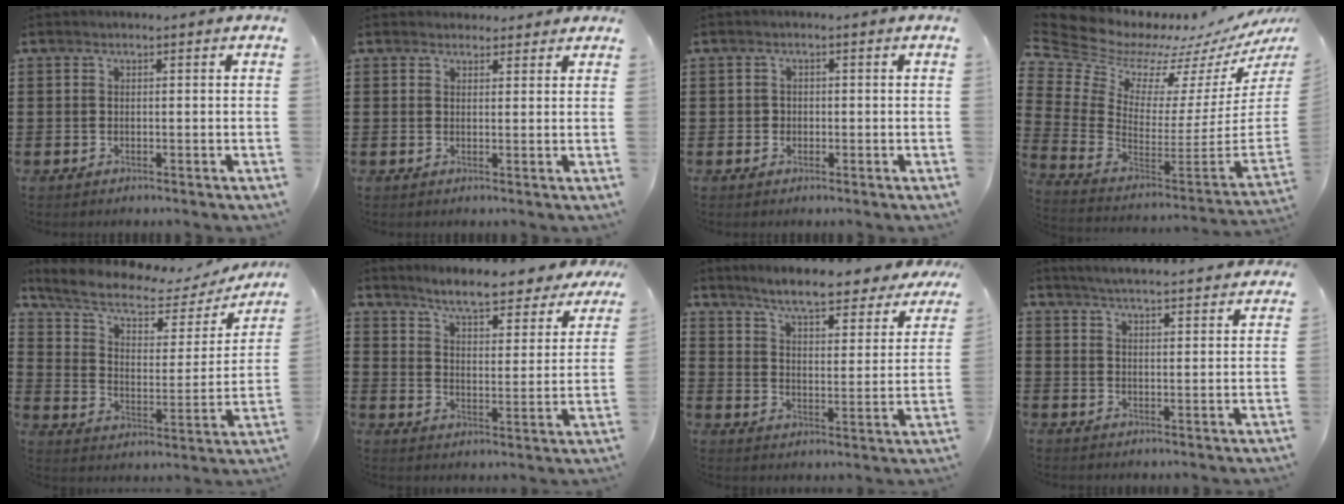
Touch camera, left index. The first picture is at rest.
{"total": 2.2, "force": [2.0, 0.9, 0.2], "torque": [0.000, -0.001, 0.036]}
{"total": 1.1, "force": [-0.2, 1.1, 0.2], "torque": [-0.009, 0.004, -0.006]}
{"total": 6.0, "force": [5.0, 3.0, 1.3], "torque": [-0.077, -0.061, 0.083]}
{"total": 8.0, "force": [5.8, 2.8, 4.8], "torque": [-0.116, -0.028, 0.099]}
{"total": 6.4, "force": [5.9, 0.0, 2.6], "torque": [-0.074, -0.039, 0.100]}
{"total": 6.6, "force": [5.9, 0.0, 2.9], "torque": [-0.082, -0.038, 0.099]}
{"total": 4.5, "force": [4.4, -0.6, 0.6], "torque": [-0.029, -0.029, 0.076]}